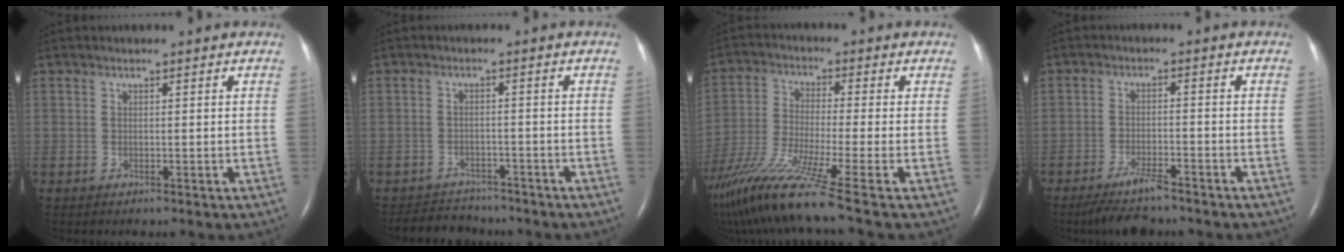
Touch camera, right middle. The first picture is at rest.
{"total": 5.6, "force": [-5.3, 1.6, 0.2], "torque": [-0.004, -0.002, -0.084]}
{"total": 15.2, "force": [-11.2, -2.0, 10.1], "torque": [-0.206, -0.045, -0.207]}
{"total": 6.1, "force": [-5.0, 1.0, 3.4], "torque": [-0.069, -0.016, -0.087]}